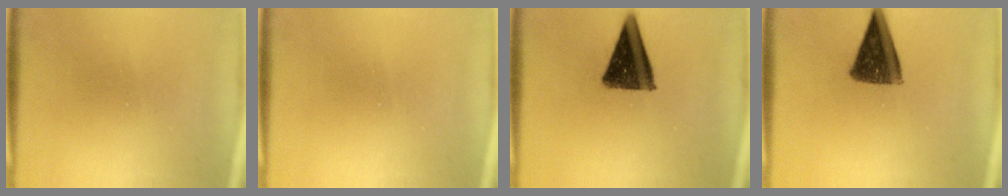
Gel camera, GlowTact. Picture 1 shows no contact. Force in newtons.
{"total": 0.0}
{"total": 11.6}
{"total": 10.4}